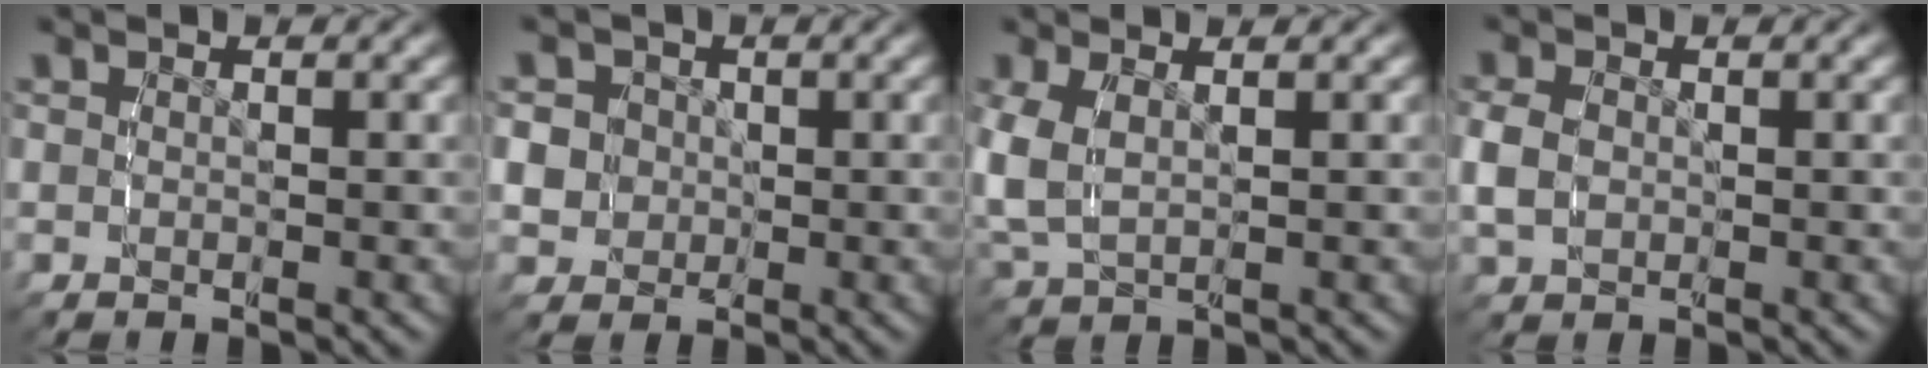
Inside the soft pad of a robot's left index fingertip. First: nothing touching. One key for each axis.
{"total": 5.7, "fx": 0.4, "fy": 5.4, "fz": 2.0, "tx": -0.048, "ty": -0.009, "tz": 0.009}
{"total": 4.3, "fx": 0.5, "fy": 3.2, "fz": 2.9, "tx": -0.091, "ty": -0.013, "tz": 0.023}
{"total": 2.7, "fx": 0.0, "fy": 2.2, "fz": 1.6, "tx": -0.049, "ty": -0.008, "tz": 0.009}